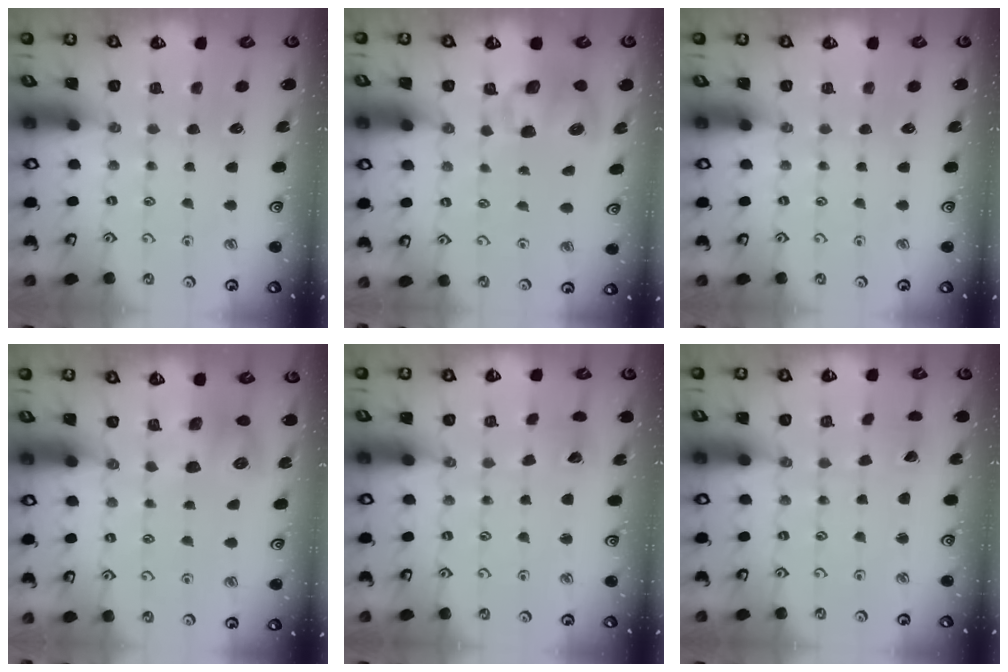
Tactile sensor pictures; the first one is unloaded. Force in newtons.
{"total": 9.1, "press": 9.0, "slide": 1.6}
{"total": 0.0}
{"total": 7.5, "press": 7.5, "slide": 0.3}
{"total": 2.3, "press": 2.3, "slide": 0.4}
{"total": 2.1, "press": 2.1, "slide": 0.1}